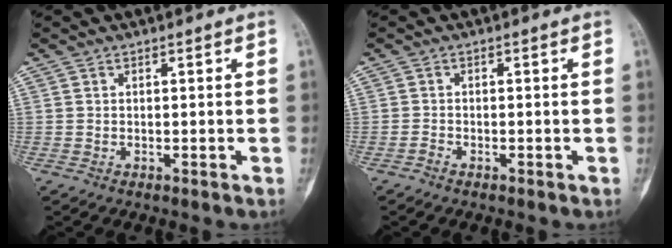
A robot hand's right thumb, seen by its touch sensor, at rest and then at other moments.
{"total": 0.7, "force": [-0.7, 0.2, 0.1], "torque": [-0.008, 0.001, -0.018]}